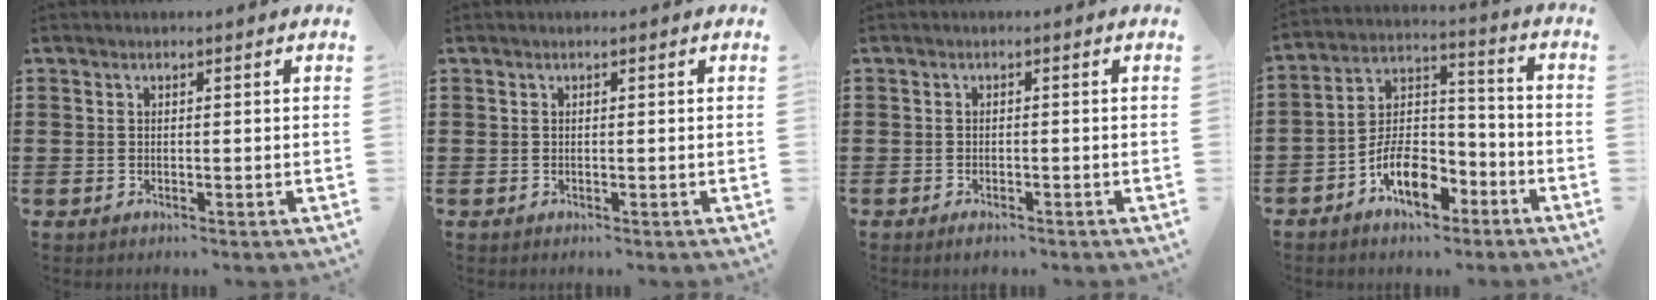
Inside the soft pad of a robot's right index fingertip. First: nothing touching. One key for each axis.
{"total": 0.0}
{"total": 1.2, "fx": -1.1, "fy": 0.3, "fz": 0.3, "tx": -0.009, "ty": -0.002, "tz": -0.022}
{"total": 9.3, "fx": -5.4, "fy": 4.7, "fz": 6.0, "tx": -0.123, "ty": 0.009, "tz": -0.102}